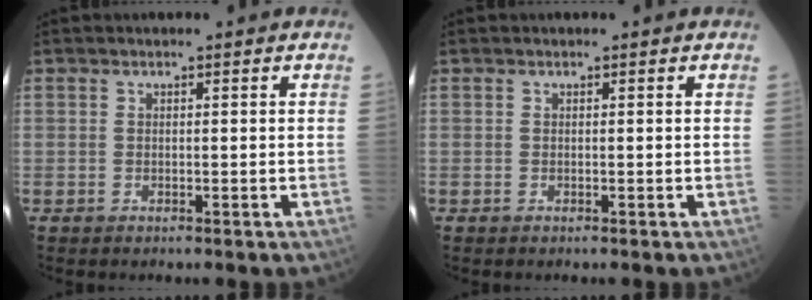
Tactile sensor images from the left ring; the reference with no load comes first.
{"total": 0.0}